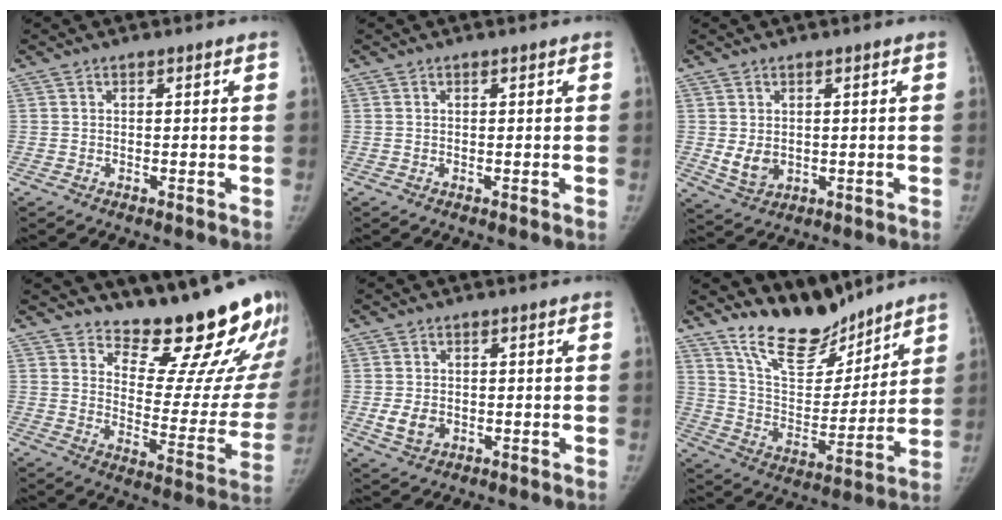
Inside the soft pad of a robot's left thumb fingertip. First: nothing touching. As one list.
[{"total": 0.0}, {"total": 4.3, "force": [0.2, 3.3, 2.7], "torque": [-0.036, -0.012, 0.019]}, {"total": 20.5, "force": [18.0, 5.5, 8.0], "torque": [-0.057, -0.177, 0.233]}, {"total": 4.0, "force": [-0.8, 3.0, 2.5], "torque": [-0.039, -0.001, -0.007]}, {"total": 14.4, "force": [12.6, 5.1, 4.8], "torque": [-0.044, -0.092, 0.234]}]